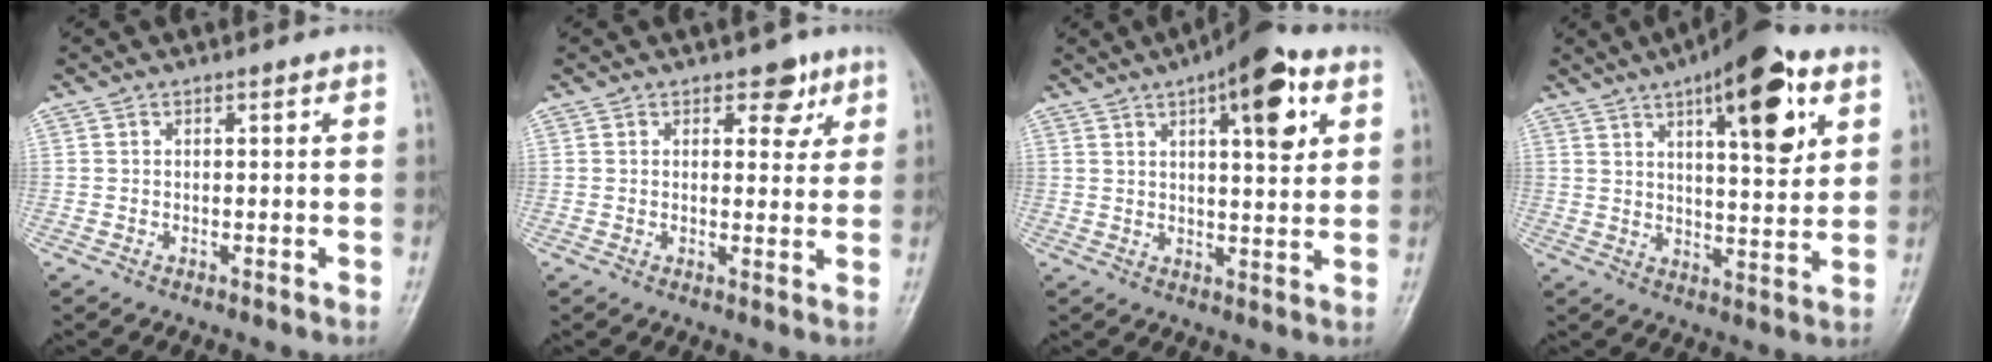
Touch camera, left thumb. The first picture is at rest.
{"total": 4.6, "force": [2.6, 2.8, 2.4], "torque": [-0.002, -0.011, 0.033]}
{"total": 12.3, "force": [5.4, 4.3, 10.2], "torque": [-0.120, -0.010, 0.071]}
{"total": 16.4, "force": [7.6, 5.6, 13.4], "torque": [-0.164, -0.025, 0.107]}